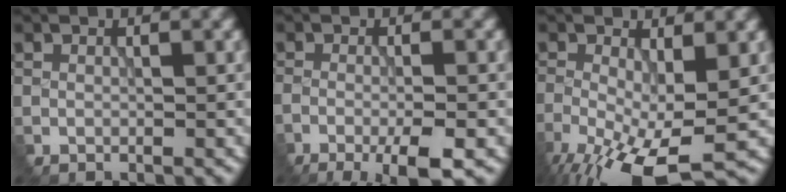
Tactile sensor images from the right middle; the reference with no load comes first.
{"total": 5.8, "force": [-3.6, 1.1, 4.3], "torque": [-0.064, -0.008, -0.059]}
{"total": 10.9, "force": [-5.2, 3.8, 8.7], "torque": [-0.174, -0.031, -0.090]}